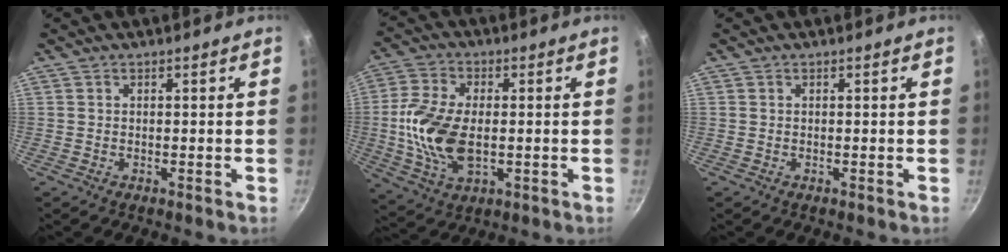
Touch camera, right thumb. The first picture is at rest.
{"total": 13.6, "force": [-0.8, 7.9, 11.0], "torque": [-0.215, 0.005, -0.019]}
{"total": 0.0}